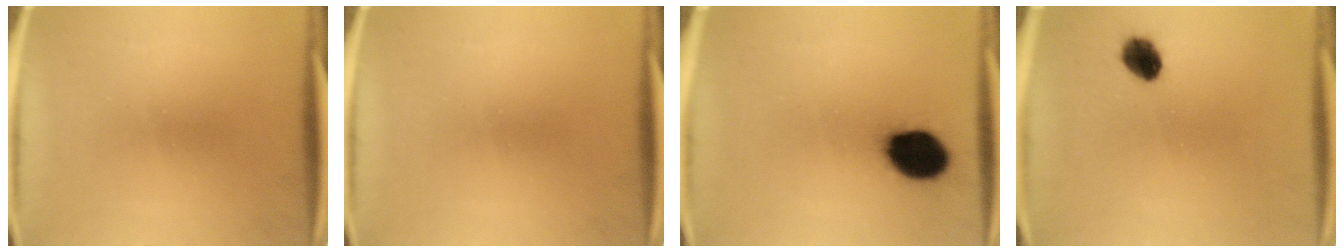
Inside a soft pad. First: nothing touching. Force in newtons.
{"total": 0.0}
{"total": 13.1}
{"total": 5.5}